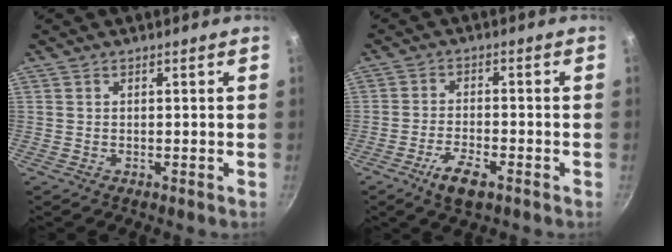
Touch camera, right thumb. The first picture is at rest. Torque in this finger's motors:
{"motor_torque": [0.62, 0.91, 0.70, -0.58, 0.10]}